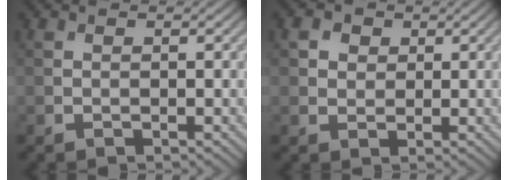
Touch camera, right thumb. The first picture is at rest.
{"total": 2.4, "force": [1.0, 2.0, 0.9], "torque": [-0.019, -0.005, 0.016]}